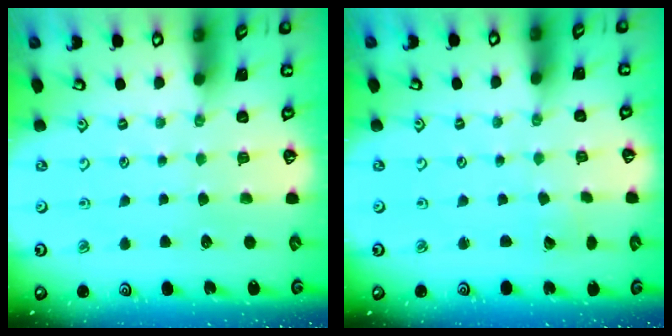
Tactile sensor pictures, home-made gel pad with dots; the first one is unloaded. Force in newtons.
{"total": 1.3, "press": 1.3, "slide": 0.1}